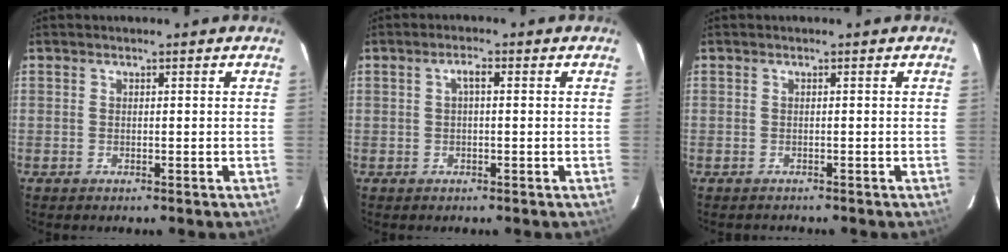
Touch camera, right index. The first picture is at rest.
{"total": 2.0, "force": [0.3, 0.6, 1.9], "torque": [-0.038, 0.009, 0.005]}
{"total": 1.0, "force": [-1.0, 0.2, -0.1], "torque": [0.002, 0.000, -0.013]}